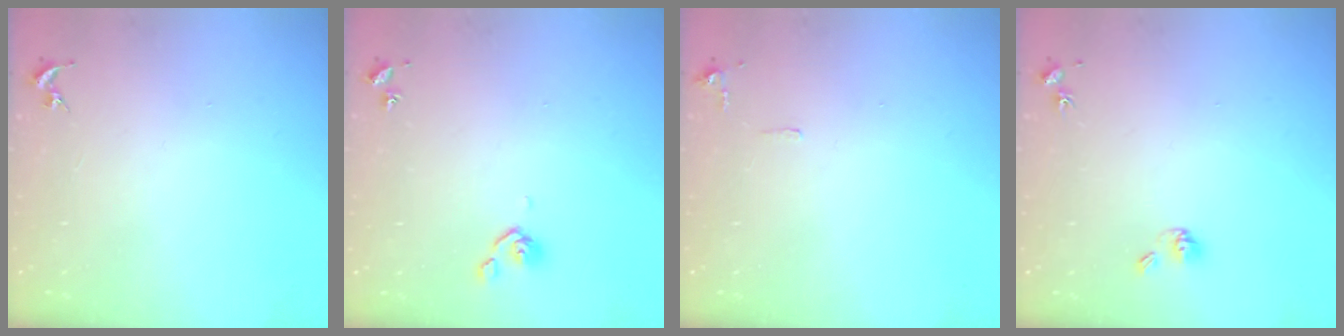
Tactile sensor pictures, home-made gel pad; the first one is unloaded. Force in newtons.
{"total": 5.0, "press": 4.9, "slide": 1.2}
{"total": 5.0, "press": 5.0, "slide": 0.8}
{"total": 5.3, "press": 4.7, "slide": 2.3}